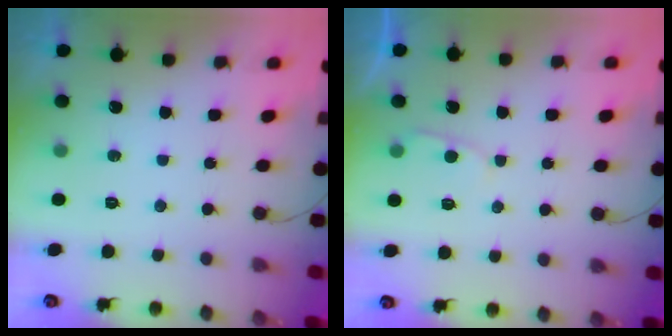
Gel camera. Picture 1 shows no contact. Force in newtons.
{"total": 2.9, "press": 2.8, "slide": 0.3}